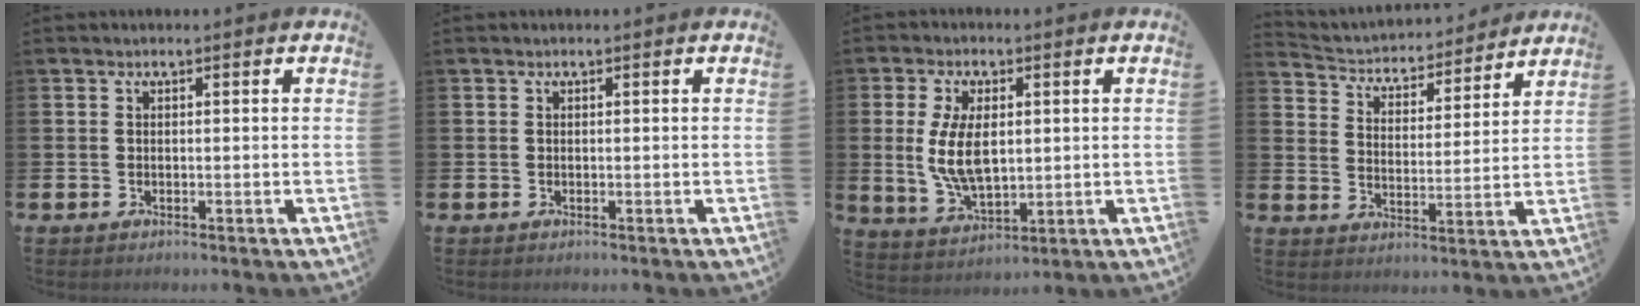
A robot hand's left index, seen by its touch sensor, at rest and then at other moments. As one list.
[{"total": 0.0}, {"total": 7.7, "force": [1.1, 4.0, 6.4], "torque": [-0.125, 0.001, 0.016]}, {"total": 3.9, "force": [3.7, 1.4, 0.2], "torque": [-0.036, -0.038, 0.056]}]